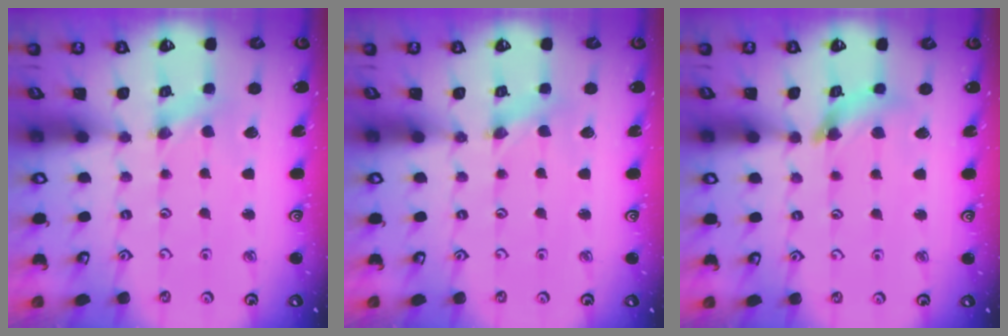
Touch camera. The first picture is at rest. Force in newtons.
{"total": 0.0}
{"total": 7.8, "press": 7.7, "slide": 0.7}